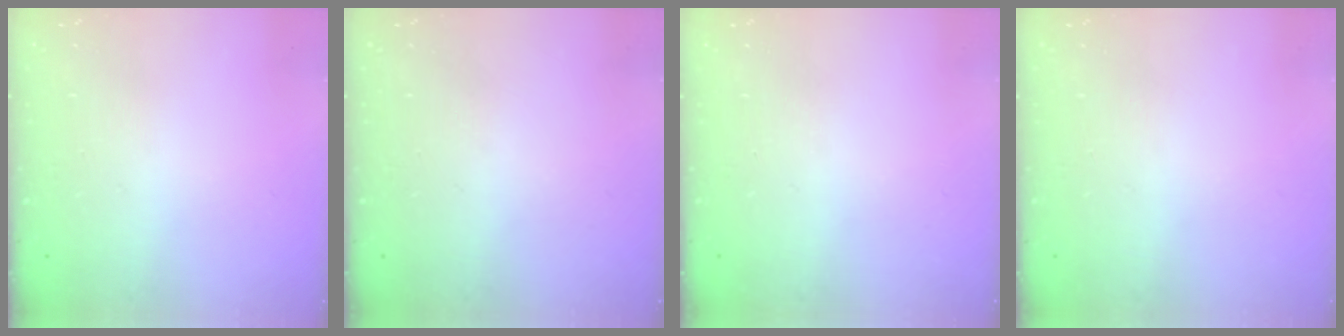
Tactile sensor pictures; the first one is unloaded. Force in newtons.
{"total": 0.0}
{"total": 0.0}
{"total": 0.0}